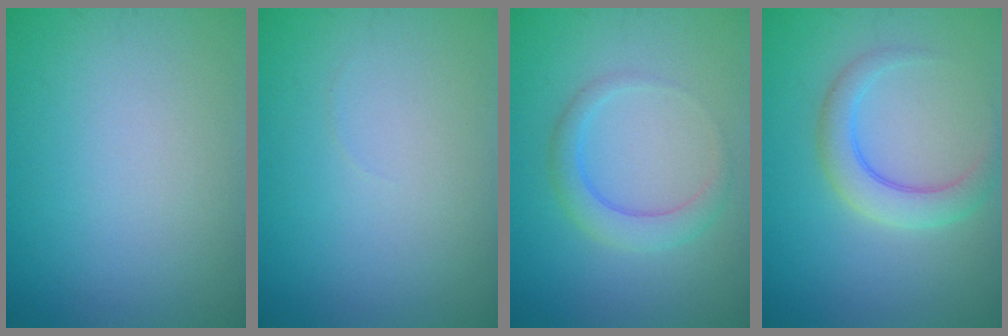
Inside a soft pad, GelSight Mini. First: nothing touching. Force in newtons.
{"total": 0.0}
{"total": 2.8, "press": 2.8, "slide": 0.1}
{"total": 3.6, "press": 3.6, "slide": 0.1}